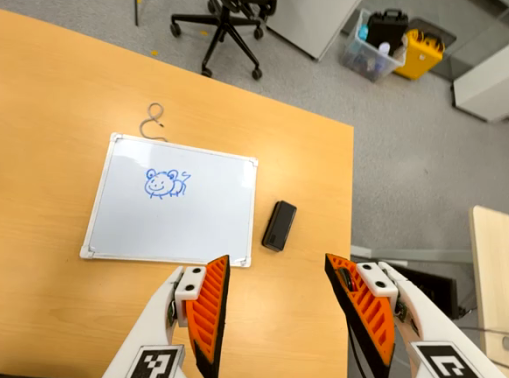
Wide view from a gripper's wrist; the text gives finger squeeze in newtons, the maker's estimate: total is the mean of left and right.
{"total": 0.0}